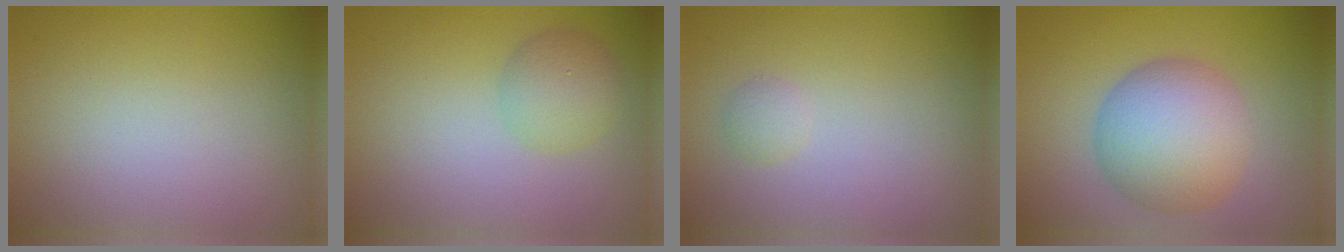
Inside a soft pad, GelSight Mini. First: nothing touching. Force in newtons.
{"total": 2.8, "press": 2.8, "slide": 0.1}
{"total": 0.8, "press": 0.8, "slide": 0.1}
{"total": 7.4, "press": 7.4, "slide": 0.1}